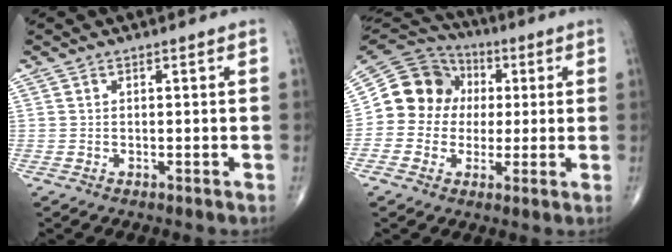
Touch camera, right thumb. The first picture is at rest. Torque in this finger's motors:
{"motor_torque": [0.80, 1.87, 0.32, -0.39, 0.04]}